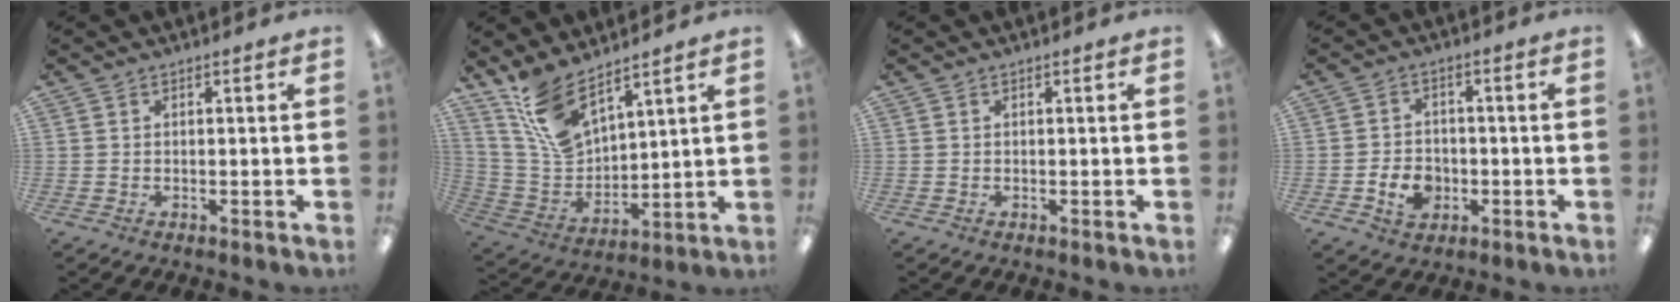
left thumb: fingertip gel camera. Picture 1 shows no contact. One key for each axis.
{"total": 12.7, "fx": 9.5, "fy": 5.4, "fz": 6.5, "tx": -0.145, "ty": -0.045, "tz": 0.184}
{"total": 0.0}
{"total": 6.0, "fx": -2.1, "fy": 4.6, "fz": 3.3, "tx": -0.057, "ty": 0.008, "tz": -0.037}